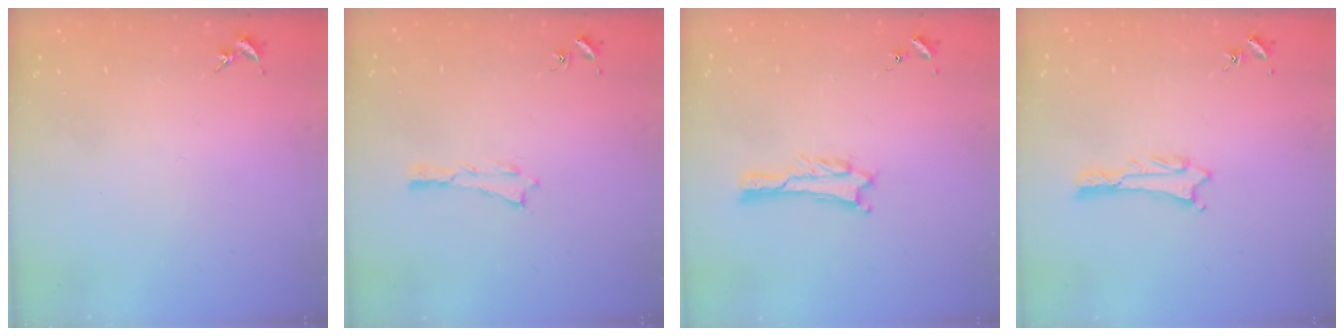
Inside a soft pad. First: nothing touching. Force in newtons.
{"total": 0.0}
{"total": 0.9, "press": 0.9, "slide": 0.1}
{"total": 1.1, "press": 1.1, "slide": 0.1}